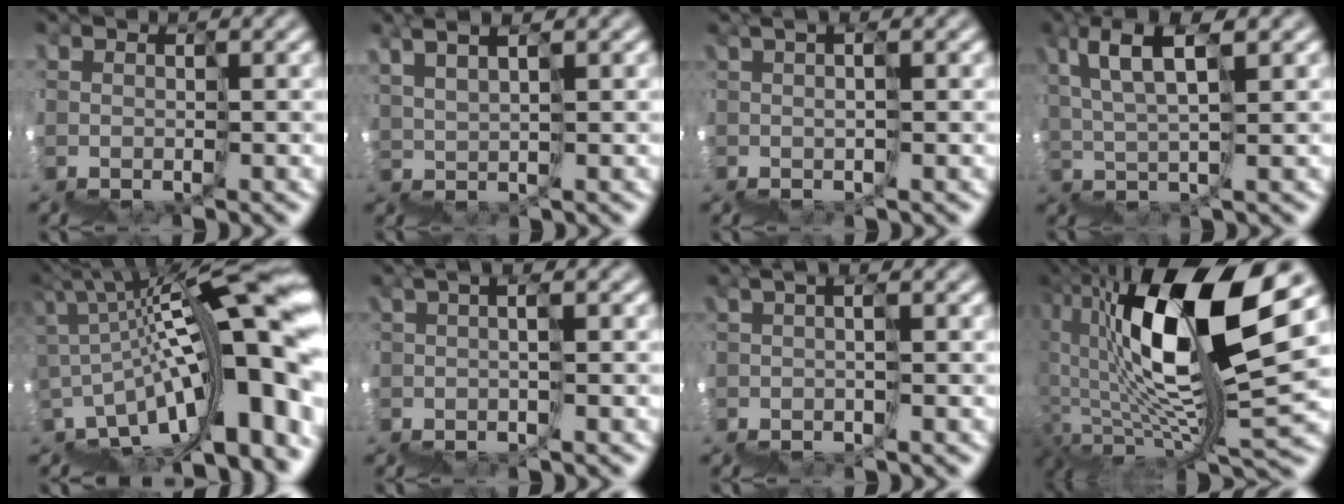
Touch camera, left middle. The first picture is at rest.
{"total": 5.1, "force": [4.1, -2.7, -1.3], "torque": [0.008, 0.041, 0.078]}
{"total": 2.0, "force": [1.2, -1.6, 0.2], "torque": [0.008, 0.017, 0.032]}
{"total": 5.4, "force": [4.7, -1.4, 2.3], "torque": [-0.054, 0.044, 0.087]}
{"total": 12.0, "force": [-0.3, 2.1, 11.8], "torque": [-0.148, 0.042, 0.000]}
{"total": 1.7, "force": [0.3, -1.6, 0.5], "torque": [0.000, 0.015, 0.015]}
{"total": 1.8, "force": [0.2, -1.8, 0.0], "torque": [0.006, 0.014, 0.010]}
{"total": 10.2, "force": [3.6, 0.7, 9.5], "torque": [-0.160, 0.038, 0.061]}